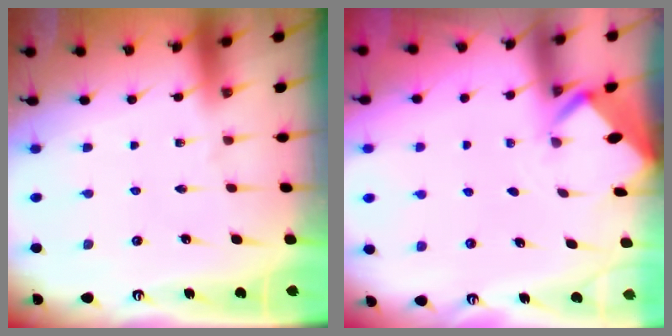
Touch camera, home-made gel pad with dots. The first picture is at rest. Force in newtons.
{"total": 2.2, "press": 2.2, "slide": 0.2}